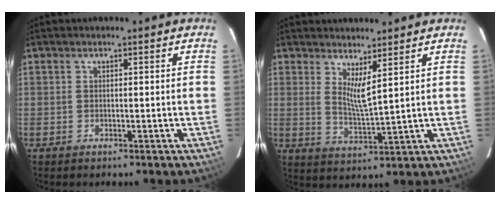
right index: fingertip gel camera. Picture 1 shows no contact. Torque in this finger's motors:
{"motor_torque": [-0.10, 0.11, 0.02, 0.01]}